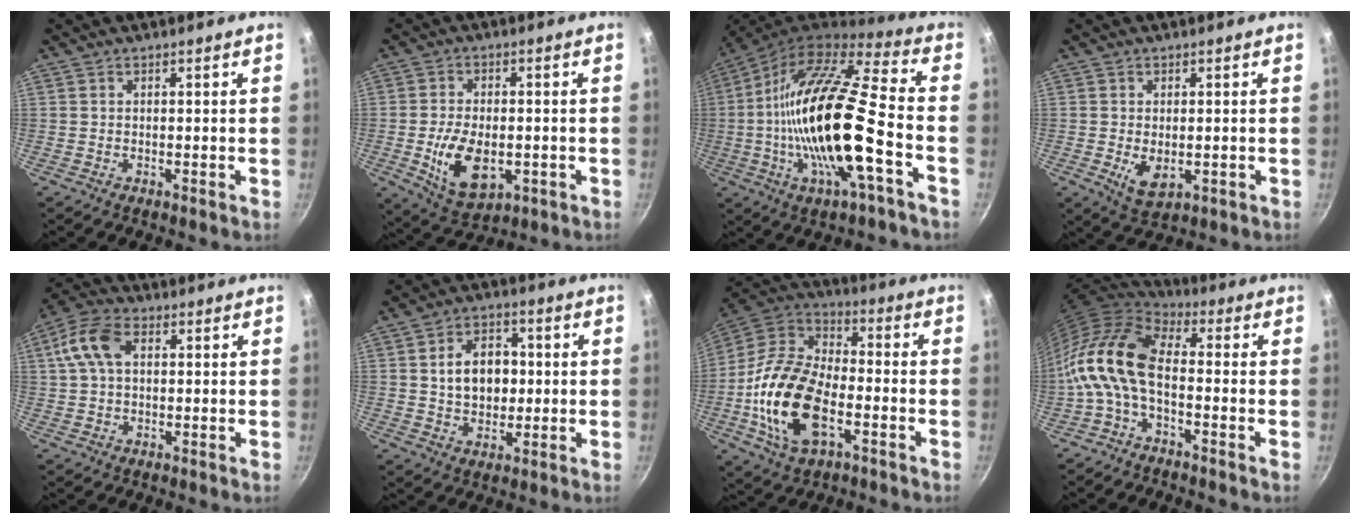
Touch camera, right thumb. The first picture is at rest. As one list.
[{"total": 11.8, "force": [-2.5, 6.9, 9.2], "torque": [-0.151, -0.003, -0.030]}, {"total": 23.5, "force": [-5.1, 6.3, 22.1], "torque": [-0.399, 0.019, -0.105]}, {"total": 5.2, "force": [-0.8, 3.1, 4.1], "torque": [-0.065, -0.015, -0.003]}, {"total": 9.1, "force": [2.0, 5.8, 6.7], "torque": [-0.130, 0.018, 0.024]}, {"total": 10.2, "force": [0.9, 7.4, 7.0], "torque": [-0.082, 0.010, 0.015]}, {"total": 20.9, "force": [-5.8, 11.7, 16.4], "torque": [-0.304, 0.031, -0.120]}, {"total": 12.9, "force": [-2.8, 6.8, 10.6], "torque": [-0.208, 0.040, -0.075]}]